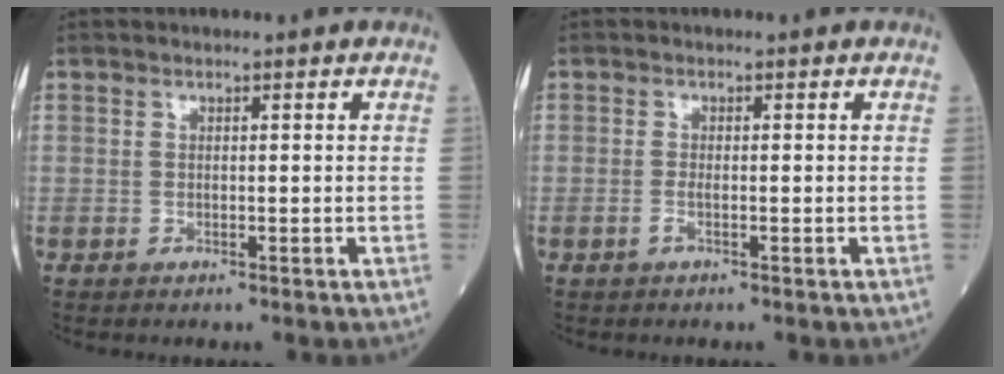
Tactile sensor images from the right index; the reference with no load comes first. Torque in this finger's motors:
{"motor_torque": [-0.20, -0.07, -0.03, -0.01]}